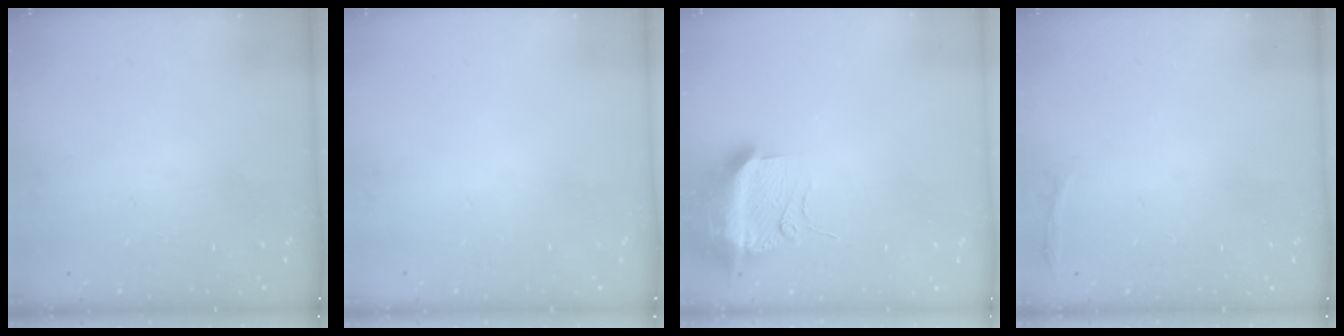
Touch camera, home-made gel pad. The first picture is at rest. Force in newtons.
{"total": 0.0}
{"total": 12.1, "press": 12.1, "slide": 1.3}
{"total": 3.0, "press": 1.9, "slide": 2.3}